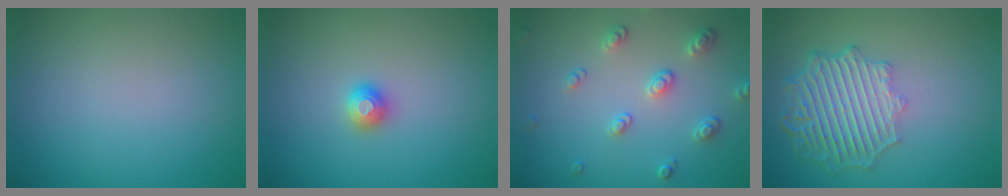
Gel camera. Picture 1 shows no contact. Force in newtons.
{"total": 1.5, "press": 1.5, "slide": 0.2}
{"total": 2.6, "press": 2.5, "slide": 0.7}
{"total": 6.4, "press": 5.0, "slide": 4.0}